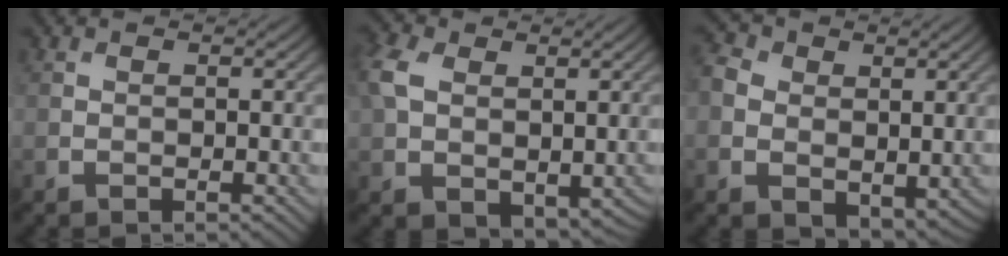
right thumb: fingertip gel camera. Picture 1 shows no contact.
{"total": 8.2, "force": [1.3, 5.7, 5.8], "torque": [-0.167, -0.001, 0.026]}
{"total": 6.3, "force": [0.7, 5.1, 3.7], "torque": [-0.106, -0.006, 0.014]}